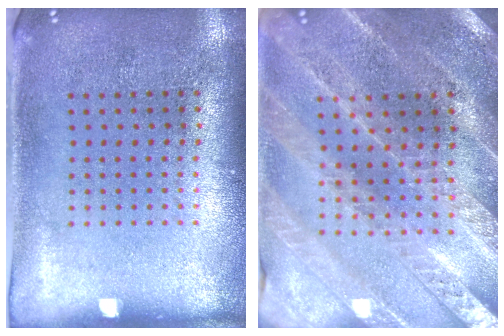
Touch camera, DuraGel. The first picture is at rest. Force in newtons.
{"total": 2.4, "press": 2.4, "slide": 0.4}